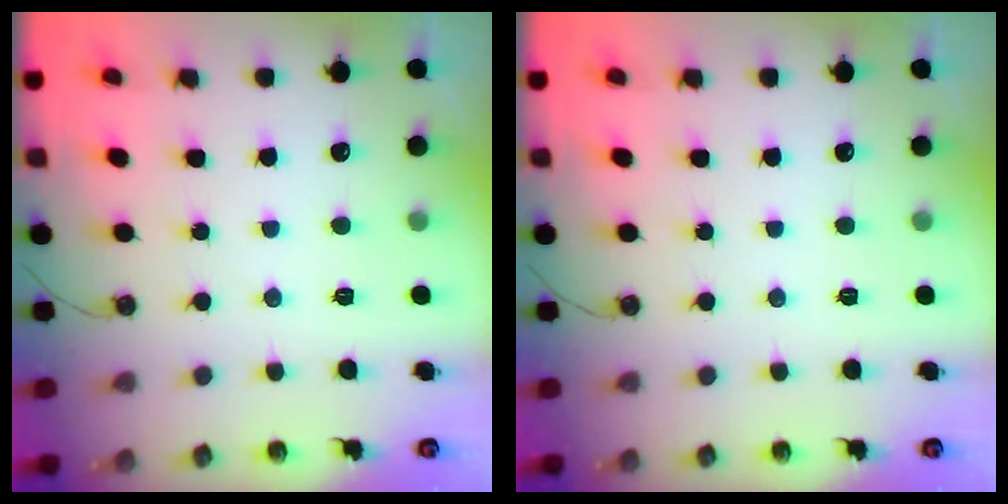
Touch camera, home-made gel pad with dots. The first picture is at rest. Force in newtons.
{"total": 0.0}